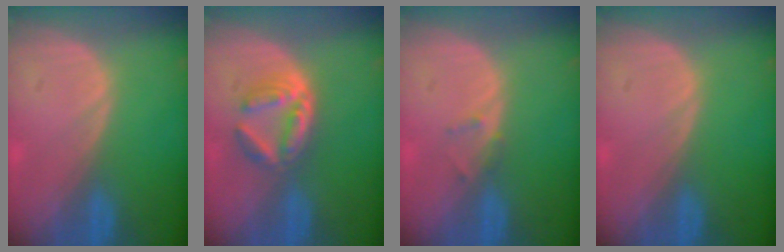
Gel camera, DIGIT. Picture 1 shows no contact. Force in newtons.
{"total": 5.9, "press": 5.3, "slide": 2.7}
{"total": 1.3, "press": 1.1, "slide": 0.8}
{"total": 0.0}